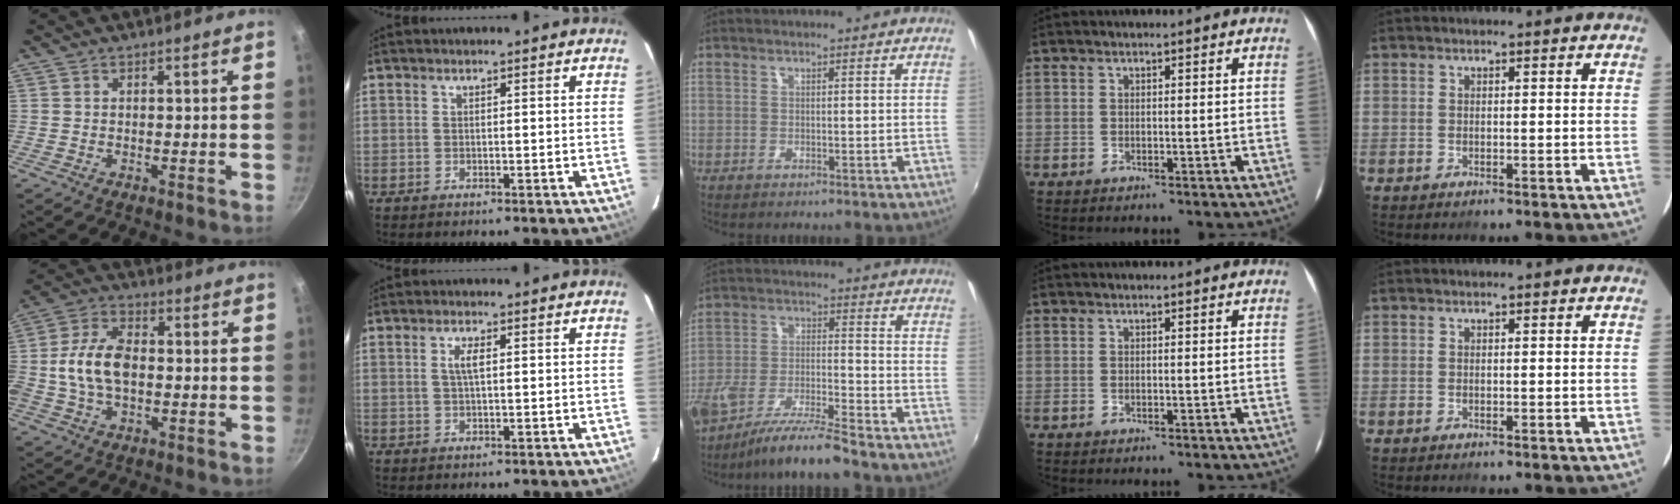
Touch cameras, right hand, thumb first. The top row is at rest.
{"thumb": {"total": 11.4, "force": [-0.7, 7.1, 8.9], "torque": [-0.167, 0.025, -0.024]}, "index": {"total": 2.3, "force": [0.6, 0.6, 2.2], "torque": [-0.044, 0.003, 0.011]}, "middle": {"total": 11.7, "force": [-9.5, 0.6, 6.7], "torque": [-0.139, -0.014, -0.174]}}